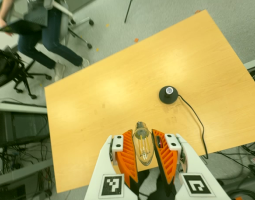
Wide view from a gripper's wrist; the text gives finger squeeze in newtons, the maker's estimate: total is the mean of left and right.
{"total": 8.2, "left": 7.0, "right": 9.4}